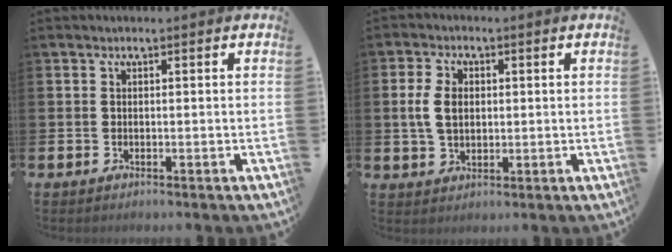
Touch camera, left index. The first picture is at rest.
{"total": 4.8, "force": [1.0, 3.2, 3.4], "torque": [-0.062, 0.009, 0.013]}